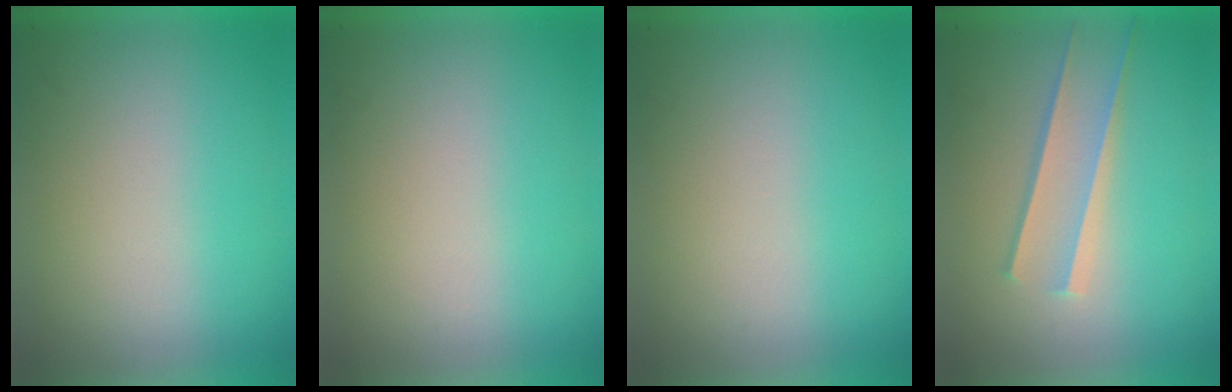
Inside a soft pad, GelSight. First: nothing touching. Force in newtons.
{"total": 0.0}
{"total": 0.0}
{"total": 1.7}